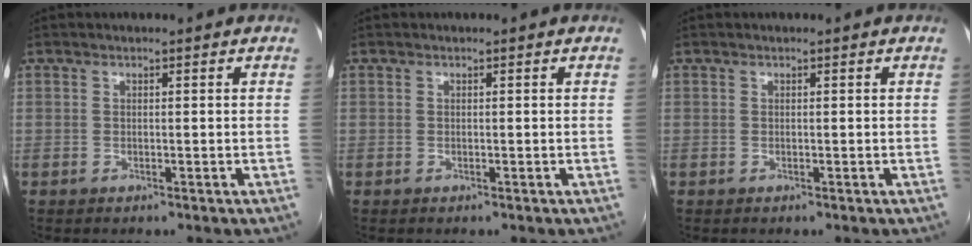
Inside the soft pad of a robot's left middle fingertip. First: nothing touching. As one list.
[{"total": 0.0}, {"total": 0.0}]